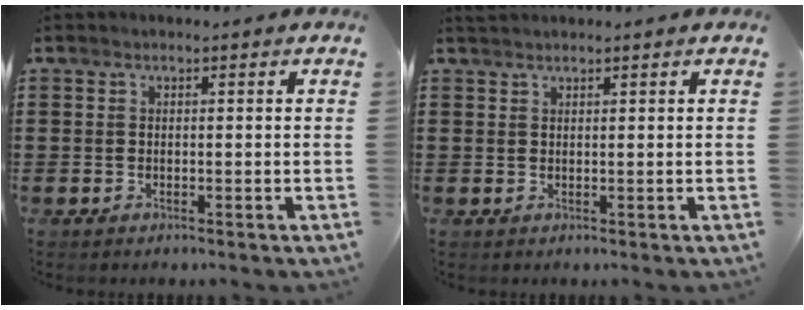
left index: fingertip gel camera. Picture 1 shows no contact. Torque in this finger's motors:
{"motor_torque": [0.04, 0.10, 0.00, 0.02]}